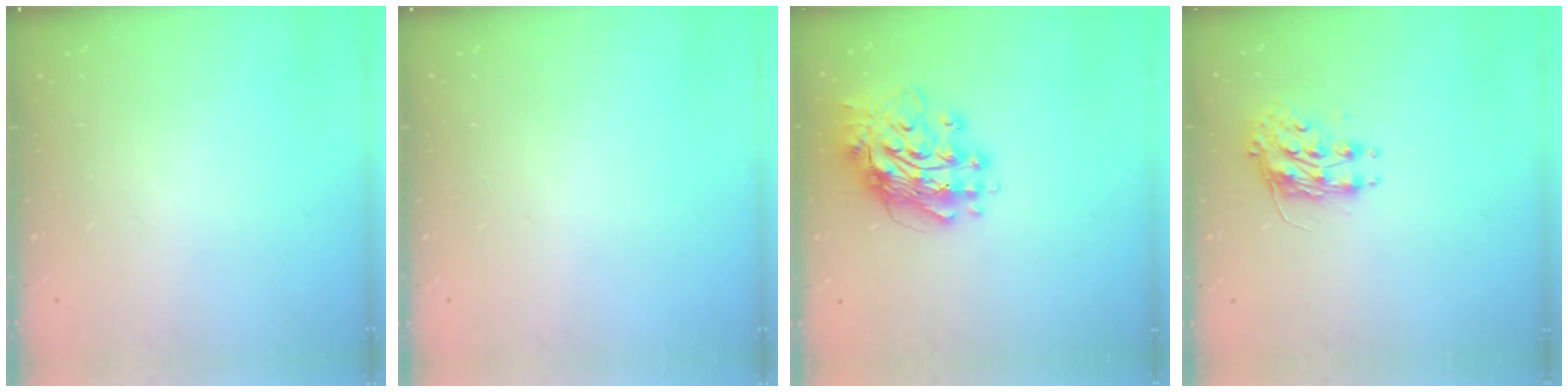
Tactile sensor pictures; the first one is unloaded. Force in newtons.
{"total": 0.0}
{"total": 17.5, "press": 17.4, "slide": 1.7}
{"total": 8.4, "press": 8.4, "slide": 0.3}